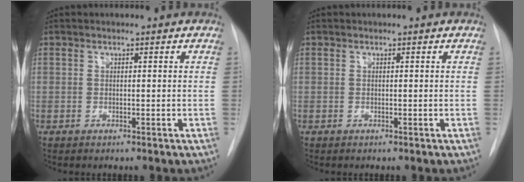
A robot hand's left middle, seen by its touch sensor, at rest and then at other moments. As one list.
[{"total": 0.0}]